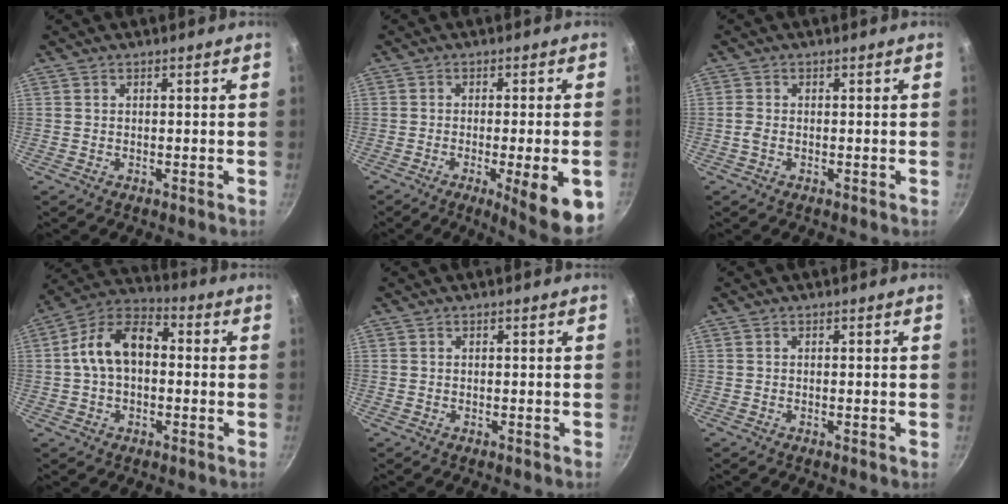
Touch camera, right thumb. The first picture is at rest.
{"total": 11.8, "force": [-4.1, 2.0, 10.9], "torque": [-0.136, 0.004, -0.052]}
{"total": 1.4, "force": [-0.5, 0.8, 1.0], "torque": [-0.028, 0.004, -0.014]}
{"total": 11.2, "force": [0.4, 7.1, 8.7], "torque": [-0.139, 0.038, -0.006]}
{"total": 0.0}
{"total": 0.5, "force": [-0.2, 0.0, 0.5], "torque": [-0.008, 0.000, -0.005]}